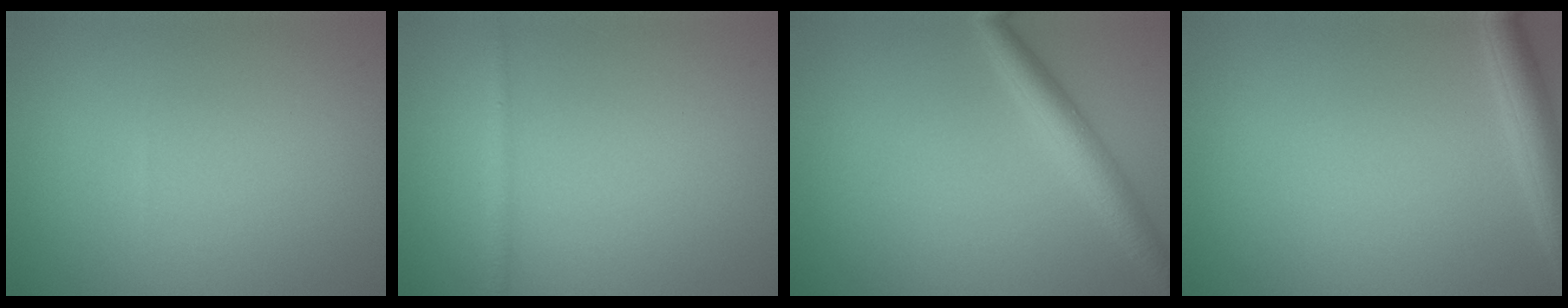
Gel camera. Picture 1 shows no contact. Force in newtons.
{"total": 0.9, "press": 0.9, "slide": 0.1}
{"total": 3.1, "press": 3.1, "slide": 0.2}
{"total": 3.0, "press": 3.0, "slide": 0.1}